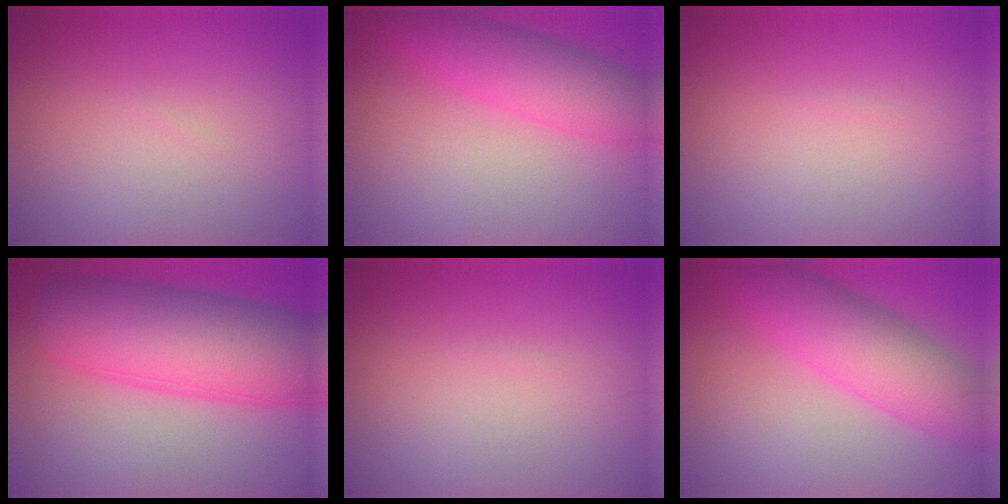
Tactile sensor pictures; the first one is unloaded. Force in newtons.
{"total": 5.6, "press": 5.6, "slide": 0.2}
{"total": 0.0}
{"total": 11.9, "press": 11.8, "slide": 0.4}
{"total": 0.0}
{"total": 6.9, "press": 6.9, "slide": 0.1}